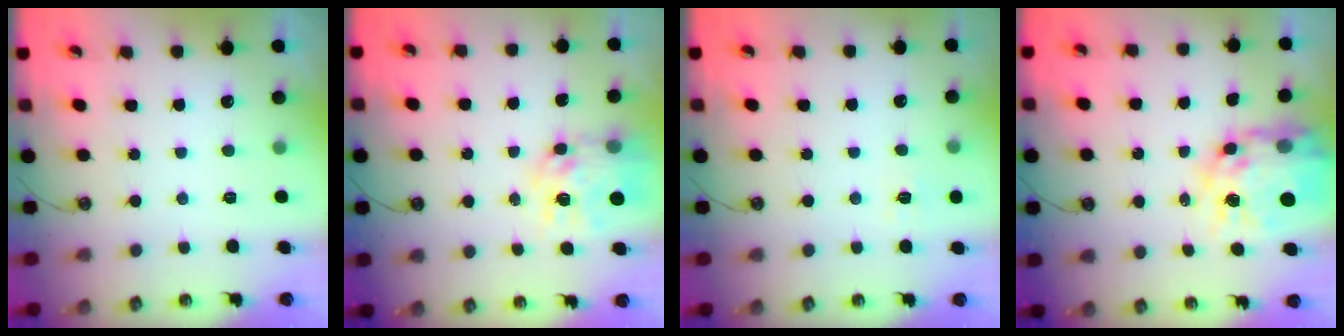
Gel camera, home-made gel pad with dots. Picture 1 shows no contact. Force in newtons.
{"total": 11.9, "press": 11.8, "slide": 1.0}
{"total": 6.1, "press": 6.1, "slide": 0.3}
{"total": 18.4, "press": 18.3, "slide": 1.8}